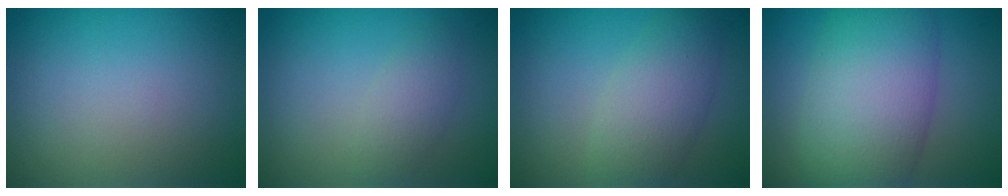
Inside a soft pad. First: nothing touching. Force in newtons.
{"total": 2.1, "press": 2.1, "slide": 0.1}
{"total": 4.2, "press": 4.2, "slide": 0.1}
{"total": 10.1, "press": 10.1, "slide": 0.2}